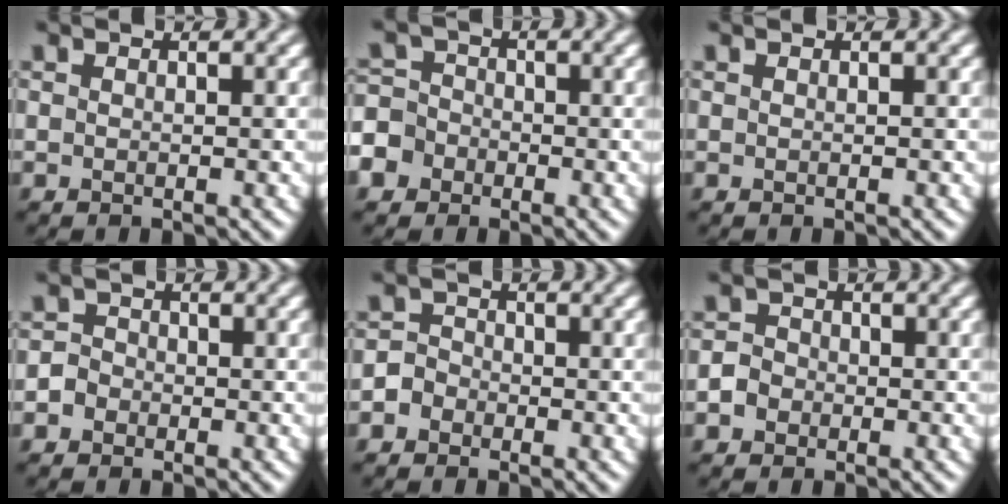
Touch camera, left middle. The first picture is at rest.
{"total": 6.8, "force": [-3.4, 5.7, 1.5], "torque": [-0.037, 0.000, -0.088]}
{"total": 0.0}
{"total": 2.2, "force": [-0.9, 2.0, 0.4], "torque": [0.014, 0.013, -0.033]}
{"total": 2.7, "force": [-1.4, 2.3, 0.3], "torque": [0.016, 0.010, -0.039]}
{"total": 2.3, "force": [-0.8, 2.1, 0.6], "torque": [0.007, 0.009, -0.027]}